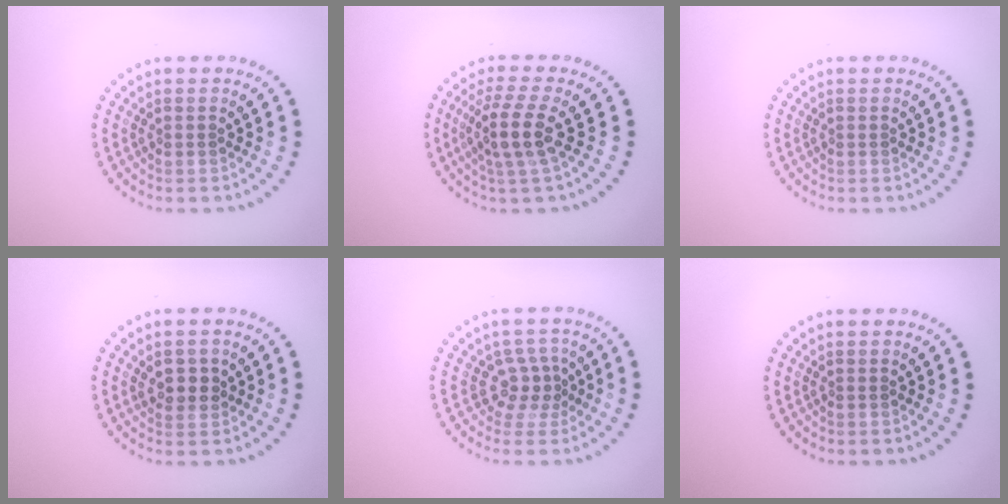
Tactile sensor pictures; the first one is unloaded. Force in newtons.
{"total": 3.8, "press": 2.9, "slide": 2.5}
{"total": 0.0}
{"total": 1.7, "press": 1.6, "slide": 0.5}
{"total": 2.5, "press": 1.7, "slide": 1.8}
{"total": 0.0}